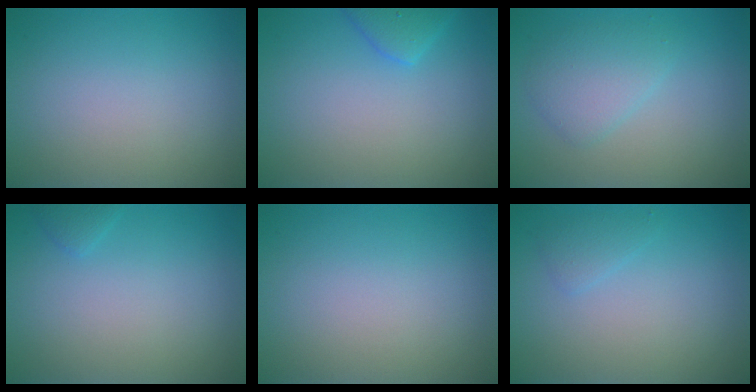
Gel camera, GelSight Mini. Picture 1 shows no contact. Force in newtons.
{"total": 2.1, "press": 2.1, "slide": 0.1}
{"total": 2.7, "press": 2.7, "slide": 0.2}
{"total": 0.7, "press": 0.7, "slide": 0.1}
{"total": 0.0}
{"total": 1.1, "press": 1.1, "slide": 0.1}